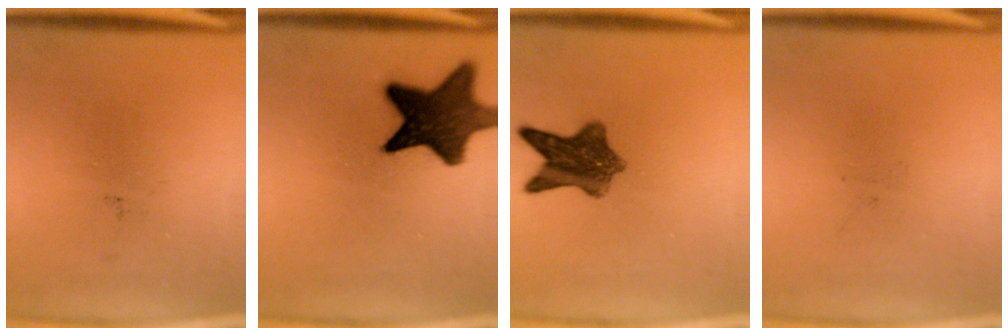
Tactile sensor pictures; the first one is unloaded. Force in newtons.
{"total": 13.6}
{"total": 8.0}
{"total": 0.0}